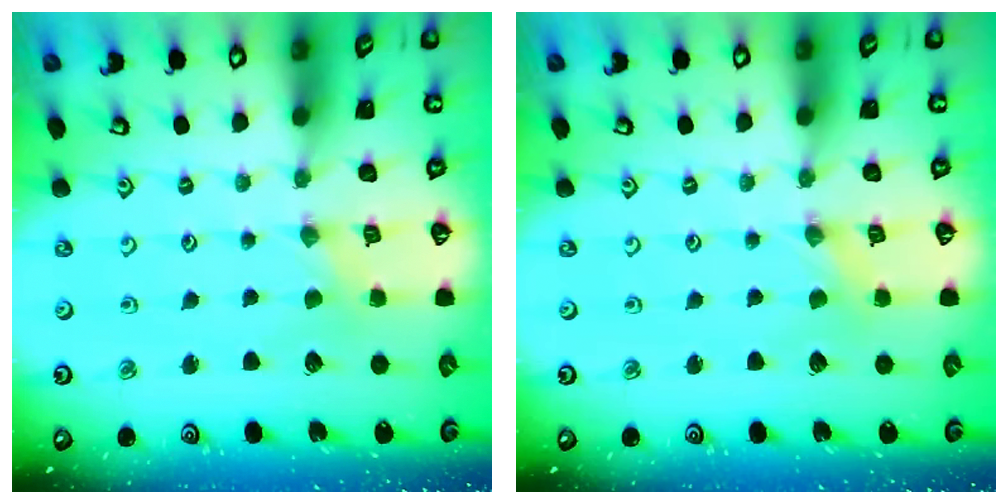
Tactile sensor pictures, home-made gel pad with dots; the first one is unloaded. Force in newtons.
{"total": 0.0}